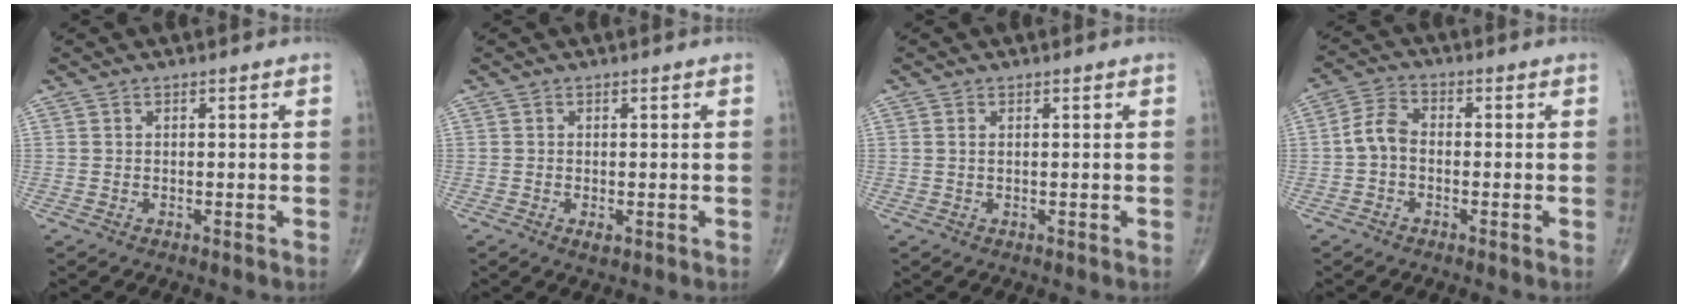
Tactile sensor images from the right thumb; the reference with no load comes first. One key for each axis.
{"total": 1.2, "fx": -0.4, "fy": 0.6, "fz": 1.0, "tx": -0.017, "ty": -0.003, "tz": -0.005}
{"total": 0.7, "fx": 0.2, "fy": 0.3, "fz": 0.5, "tx": -0.014, "ty": 0.004, "tz": 0.006}
{"total": 5.0, "fx": -0.9, "fy": 3.3, "fz": 3.6, "tx": -0.067, "ty": 0.017, "tz": -0.028}